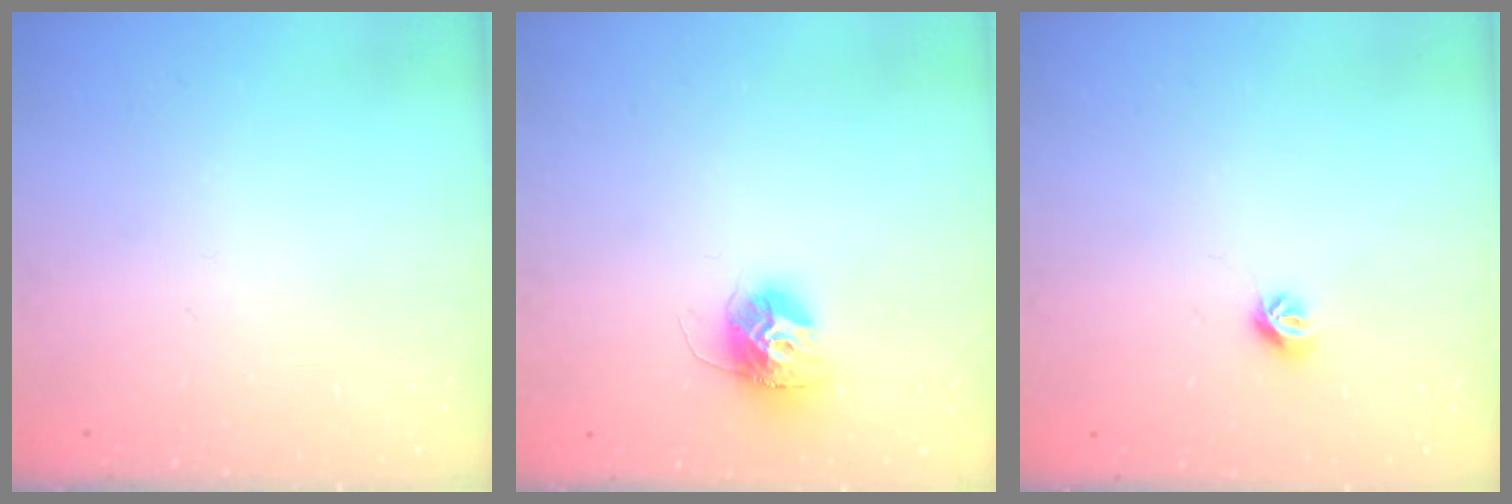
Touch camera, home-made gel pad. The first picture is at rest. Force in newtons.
{"total": 11.8, "press": 11.8, "slide": 0.9}
{"total": 6.0, "press": 6.0, "slide": 0.7}